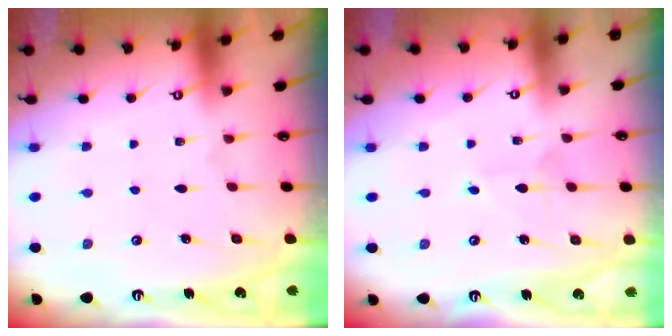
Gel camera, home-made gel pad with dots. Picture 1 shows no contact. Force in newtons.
{"total": 2.0, "press": 2.0, "slide": 0.2}